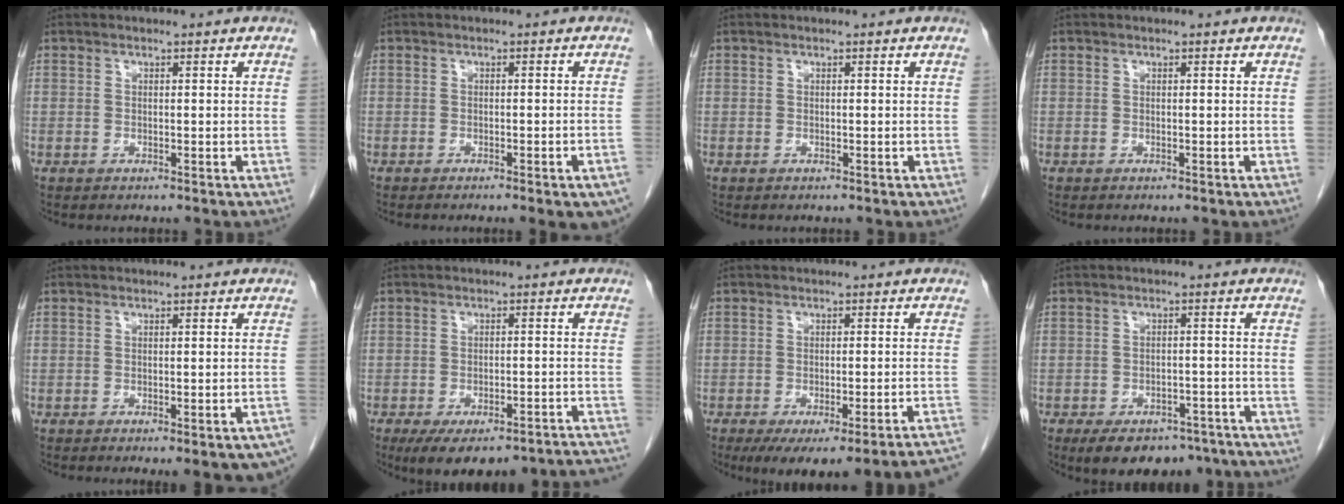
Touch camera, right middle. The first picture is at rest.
{"total": 5.8, "force": [-4.1, 0.5, 4.1], "torque": [-0.033, -0.005, -0.053]}
{"total": 0.0}
{"total": 0.0}
{"total": 8.9, "force": [-6.8, 1.6, 5.5], "torque": [-0.041, -0.007, -0.077]}
{"total": 17.1, "force": [-15.0, 3.4, 7.4], "torque": [-0.064, 0.008, -0.187]}
{"total": 17.9, "force": [-15.4, 0.6, 9.0], "torque": [-0.053, -0.012, -0.186]}
{"total": 12.7, "force": [-10.1, 5.7, 5.2], "torque": [-0.067, 0.012, -0.130]}